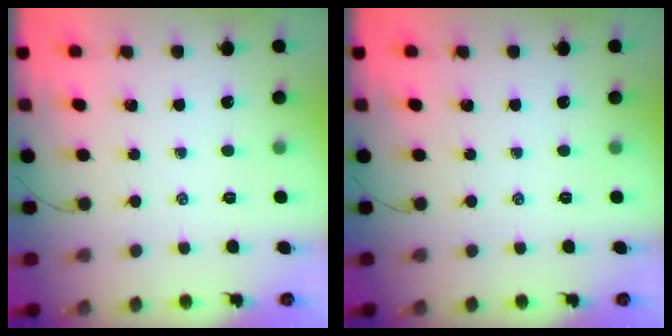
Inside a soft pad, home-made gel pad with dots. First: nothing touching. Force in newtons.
{"total": 0.0}